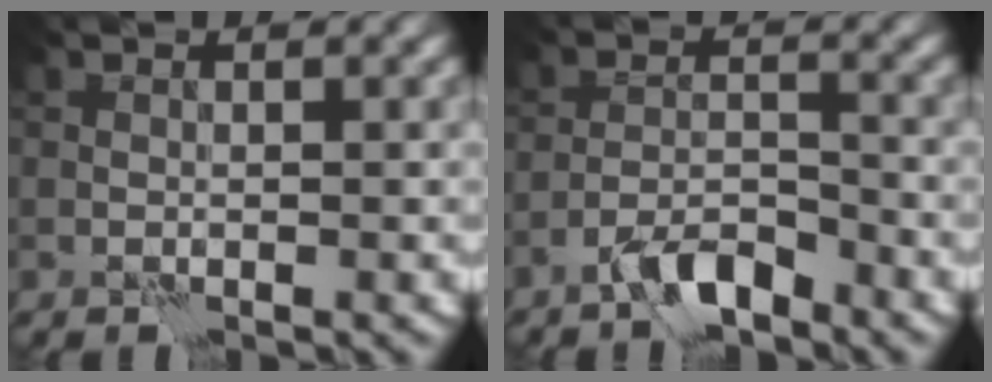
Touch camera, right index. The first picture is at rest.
{"total": 3.5, "force": [-2.9, 0.7, 1.8], "torque": [-0.035, 0.008, -0.060]}